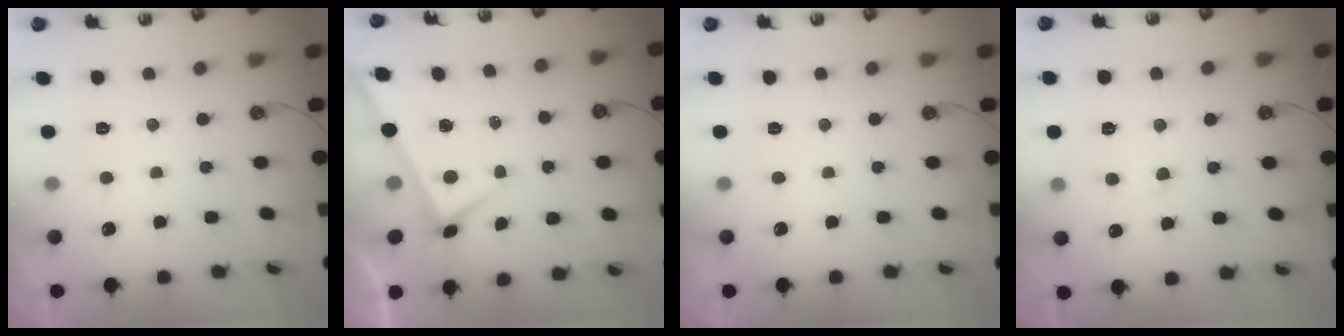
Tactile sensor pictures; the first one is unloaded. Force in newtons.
{"total": 1.8, "press": 1.8, "slide": 0.1}
{"total": 0.0}
{"total": 0.8, "press": 0.4, "slide": 0.7}